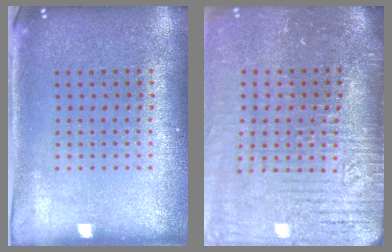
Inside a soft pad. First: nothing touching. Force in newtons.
{"total": 4.6, "press": 3.9, "slide": 2.4}